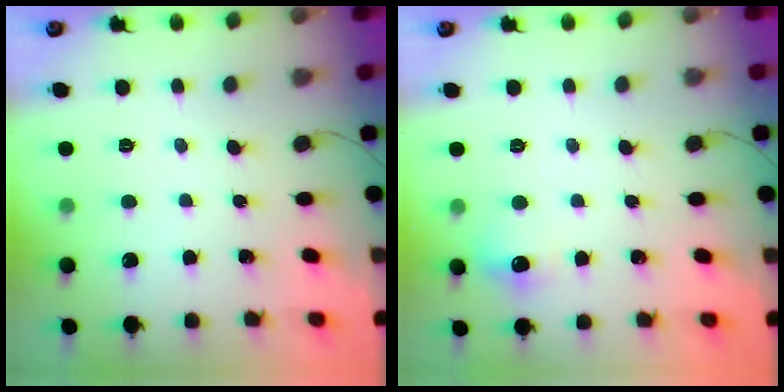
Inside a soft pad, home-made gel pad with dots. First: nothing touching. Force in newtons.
{"total": 6.4, "press": 6.4, "slide": 0.9}